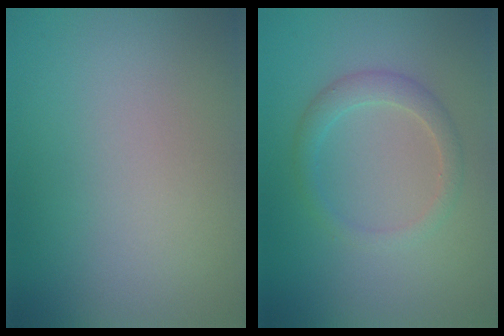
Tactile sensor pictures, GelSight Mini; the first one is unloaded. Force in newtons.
{"total": 2.2, "press": 2.2, "slide": 0.2}